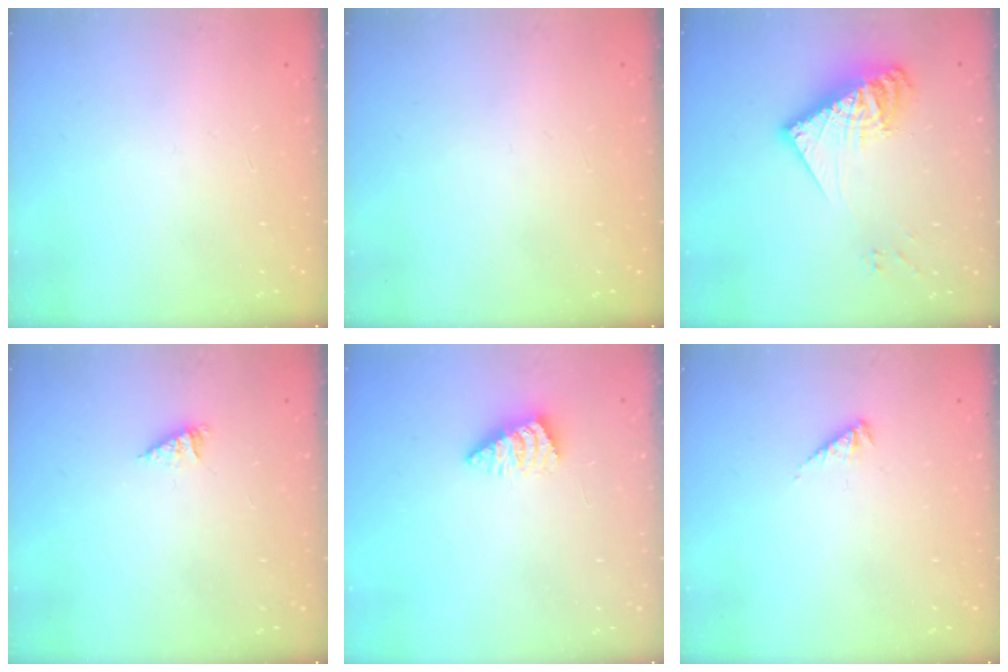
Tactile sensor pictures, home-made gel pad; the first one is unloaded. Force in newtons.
{"total": 0.0}
{"total": 14.6, "press": 14.6, "slide": 1.3}
{"total": 1.4, "press": 1.4, "slide": 0.2}
{"total": 2.6, "press": 2.6, "slide": 0.4}
{"total": 2.3, "press": 2.3, "slide": 0.5}